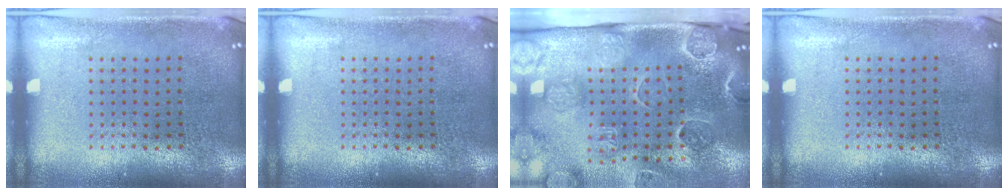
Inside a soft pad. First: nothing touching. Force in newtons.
{"total": 0.0}
{"total": 3.4, "press": 3.2, "slide": 1.1}
{"total": 0.0}